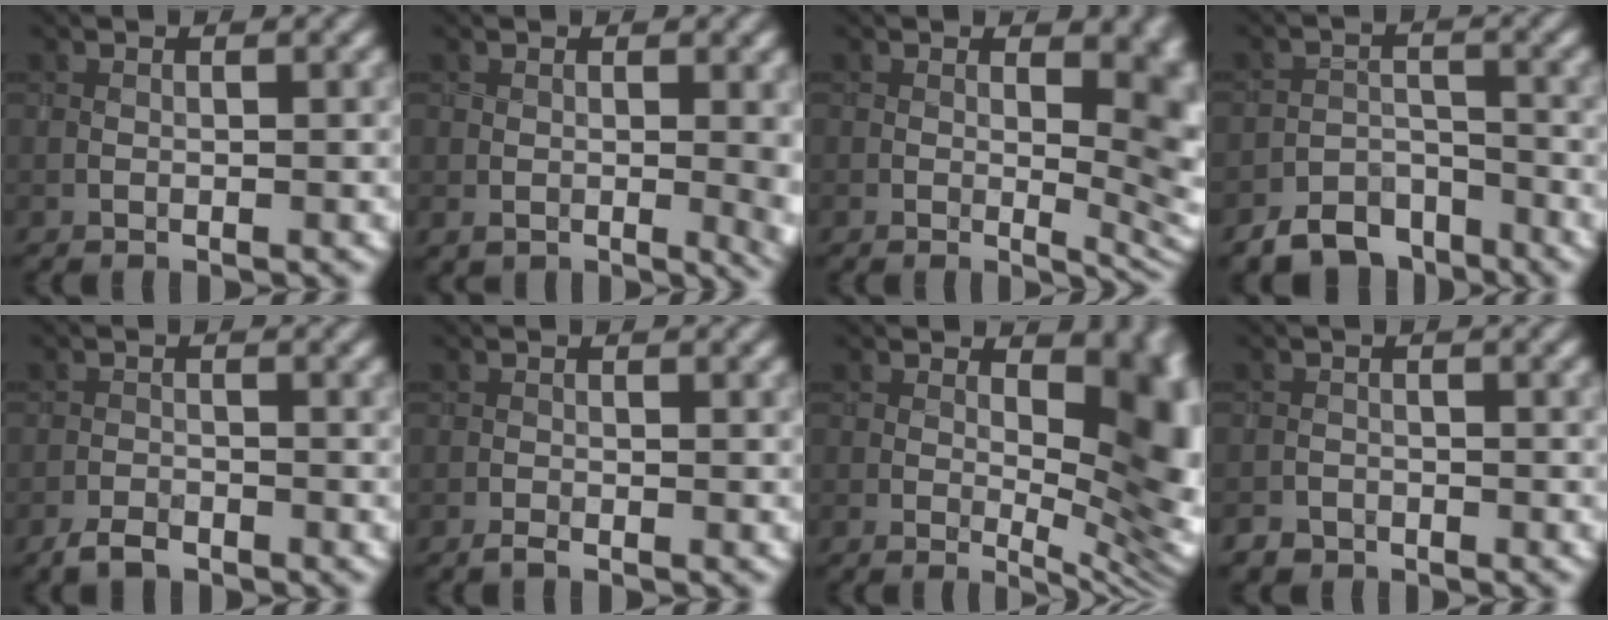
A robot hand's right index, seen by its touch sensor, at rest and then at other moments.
{"total": 3.9, "force": [0.0, 1.9, 3.5], "torque": [-0.047, -0.011, 0.009]}
{"total": 8.1, "force": [0.6, 3.9, 7.0], "torque": [-0.068, -0.001, 0.007]}
{"total": 4.3, "force": [-3.8, 2.0, 0.8], "torque": [-0.005, -0.003, -0.073]}
{"total": 1.5, "force": [-1.5, 0.3, 0.3], "torque": [-0.008, -0.001, -0.033]}
{"total": 0.6, "force": [-0.5, 0.0, 0.2], "torque": [-0.005, 0.001, -0.013]}
{"total": 11.9, "force": [0.7, 6.3, 10.1], "torque": [-0.095, 0.005, 0.017]}
{"total": 1.3, "force": [-1.1, 0.4, -0.5], "torque": [0.008, -0.001, -0.024]}